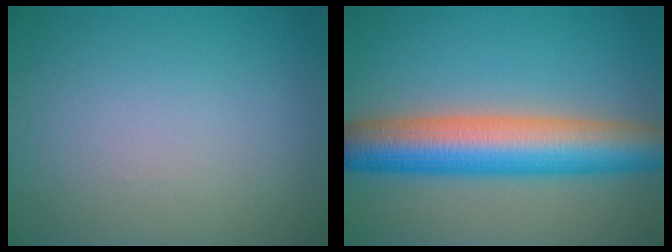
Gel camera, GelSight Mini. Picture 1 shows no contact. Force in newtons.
{"total": 9.4, "press": 9.3, "slide": 0.2}